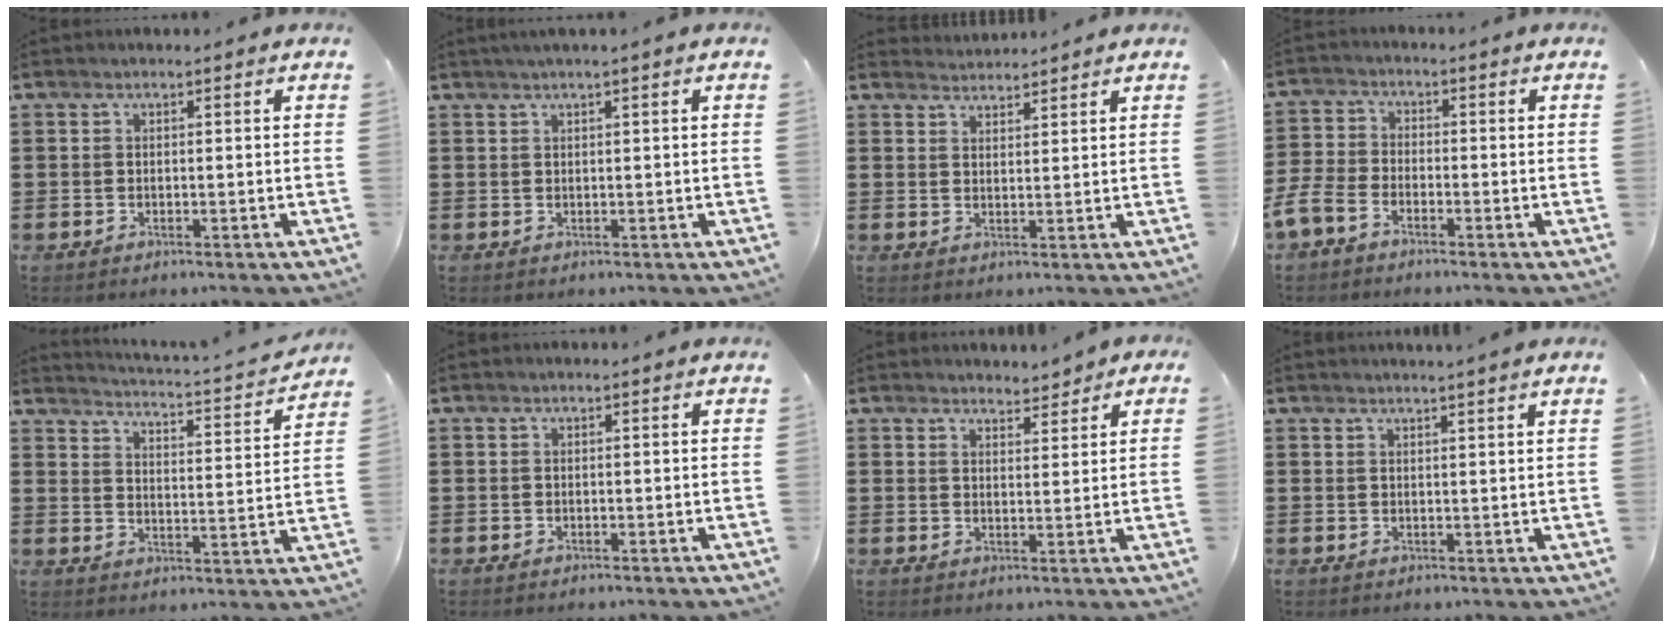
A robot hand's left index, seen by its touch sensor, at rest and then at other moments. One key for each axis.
{"total": 0.9, "fx": 0.4, "fy": -0.2, "fz": 0.8, "tx": -0.013, "ty": 0.000, "tz": 0.008}
{"total": 2.1, "fx": 2.1, "fy": 0.0, "fz": -0.5, "tx": 0.003, "ty": -0.004, "tz": 0.041}
{"total": 4.2, "fx": -3.3, "fy": 1.9, "fz": 1.9, "tx": -0.069, "ty": -0.004, "tz": -0.076}
{"total": 2.4, "fx": 2.3, "fy": -0.6, "fz": 0.5, "tx": -0.030, "ty": -0.030, "tz": 0.027}
{"total": 0.0}
{"total": 3.0, "fx": 2.8, "fy": 1.0, "fz": 0.4, "tx": -0.009, "ty": -0.002, "tz": 0.051}
{"total": 1.5, "fx": 1.4, "fy": -0.5, "fz": 0.4, "tx": -0.008, "ty": -0.002, "tz": 0.027}